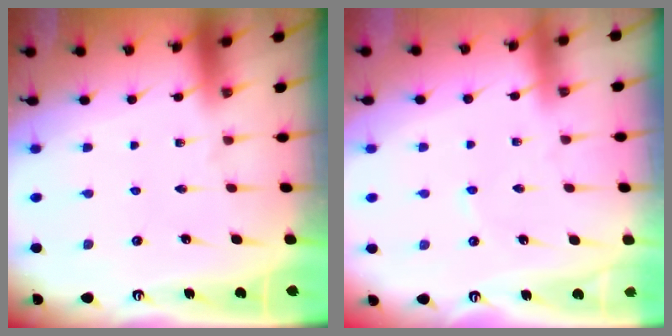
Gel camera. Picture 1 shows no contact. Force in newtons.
{"total": 1.5, "press": 1.4, "slide": 0.4}